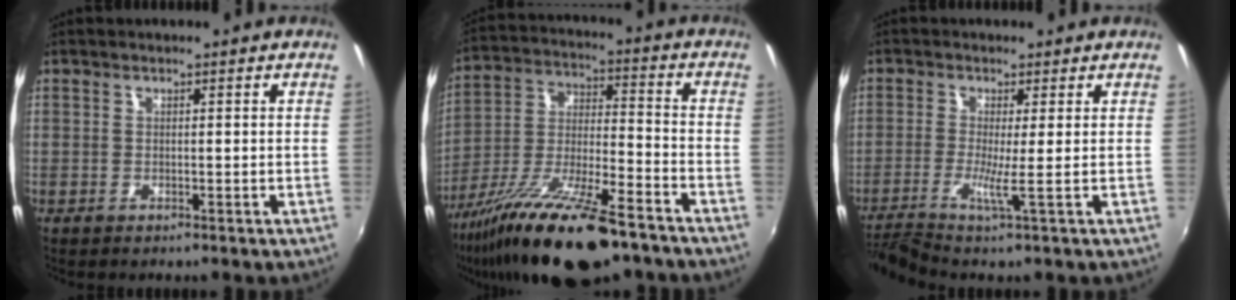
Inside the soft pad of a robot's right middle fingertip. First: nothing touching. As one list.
[{"total": 21.2, "force": [-14.9, 5.2, 14.2], "torque": [-0.269, -0.035, -0.255]}, {"total": 6.2, "force": [-3.1, -1.1, 5.3], "torque": [-0.127, -0.021, -0.062]}]